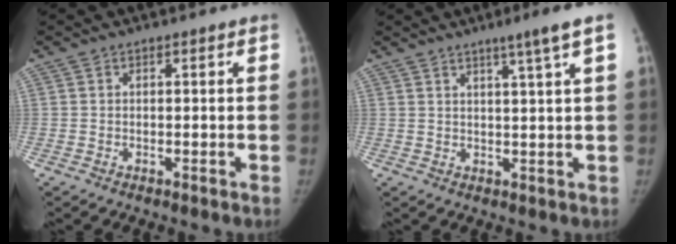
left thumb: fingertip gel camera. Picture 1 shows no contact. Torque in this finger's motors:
{"motor_torque": [0.00, 0.00, 0.13, -0.13, 0.00]}